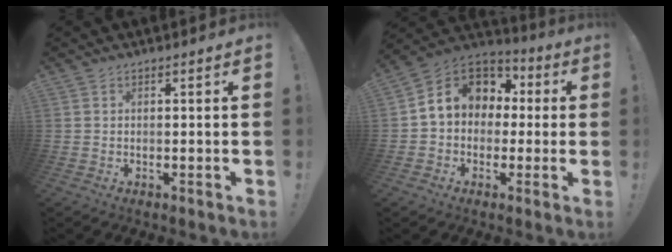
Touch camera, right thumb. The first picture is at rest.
{"total": 12.0, "force": [2.4, 10.1, 6.0], "torque": [-0.087, 0.004, 0.049]}